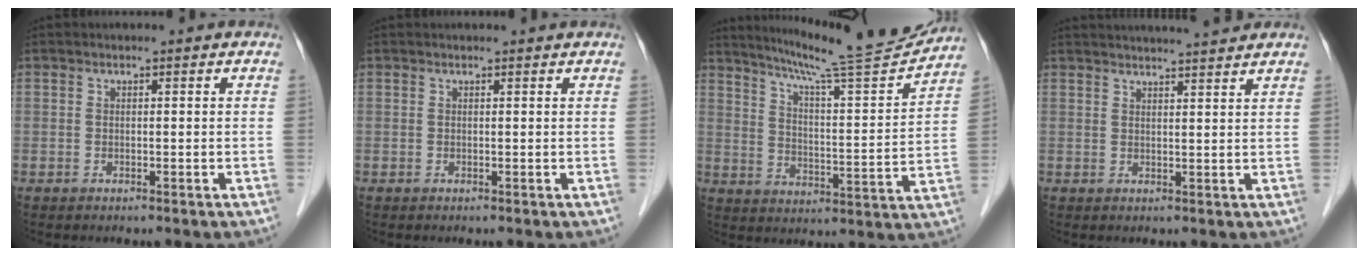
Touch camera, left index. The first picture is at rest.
{"total": 1.3, "force": [1.3, -0.1, 0.3], "torque": [-0.011, 0.007, 0.017]}
{"total": 17.1, "force": [15.9, -0.9, 6.3], "torque": [-0.105, -0.040, 0.228]}
{"total": 9.7, "force": [9.0, -0.5, 3.5], "torque": [-0.055, 0.016, 0.114]}